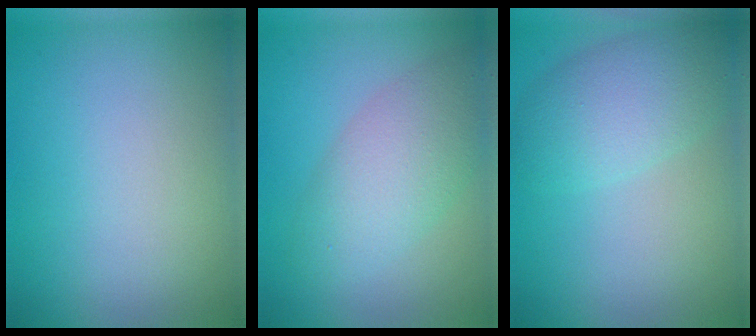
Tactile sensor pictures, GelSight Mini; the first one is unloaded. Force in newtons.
{"total": 5.2, "press": 5.2, "slide": 0.1}
{"total": 4.9, "press": 4.9, "slide": 0.1}